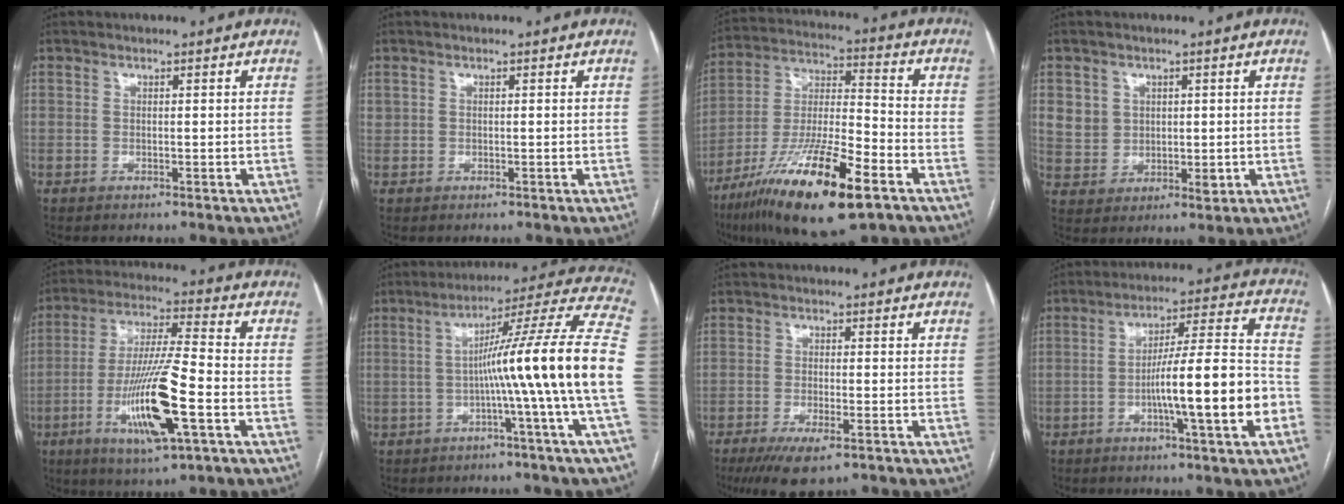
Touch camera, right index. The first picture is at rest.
{"total": 0.6, "force": [0.3, 0.5, 0.1], "torque": [0.006, 0.008, 0.006]}
{"total": 20.8, "force": [-11.6, 3.5, 17.0], "torque": [-0.319, -0.035, -0.201]}
{"total": 5.8, "force": [1.9, 5.3, 1.7], "torque": [-0.026, 0.004, 0.045]}
{"total": 15.1, "force": [-5.0, 1.3, 14.2], "torque": [-0.277, -0.015, -0.089]}
{"total": 18.5, "force": [-2.7, -3.0, 18.0], "torque": [-0.241, 0.018, -0.057]}
{"total": 6.8, "force": [-4.4, 1.6, 5.0], "torque": [-0.089, -0.015, -0.067]}
{"total": 15.0, "force": [-4.5, 0.3, 14.3], "torque": [-0.224, 0.012, -0.070]}